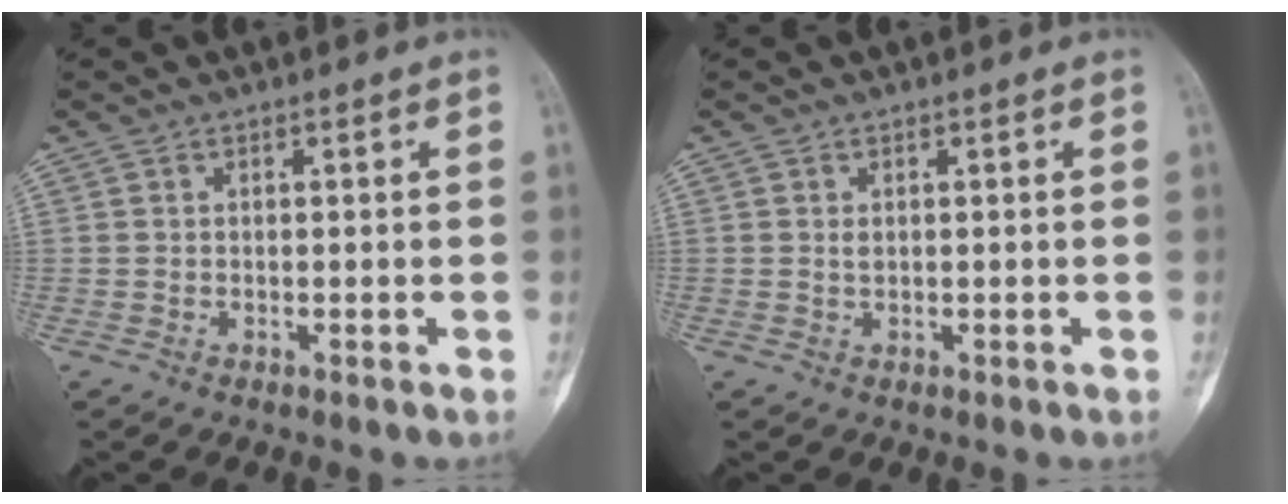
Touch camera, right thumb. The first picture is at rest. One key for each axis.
{"total": 0.8, "fx": 0.2, "fy": 0.5, "fz": 0.5, "tx": -0.006, "ty": 0.000, "tz": 0.004}